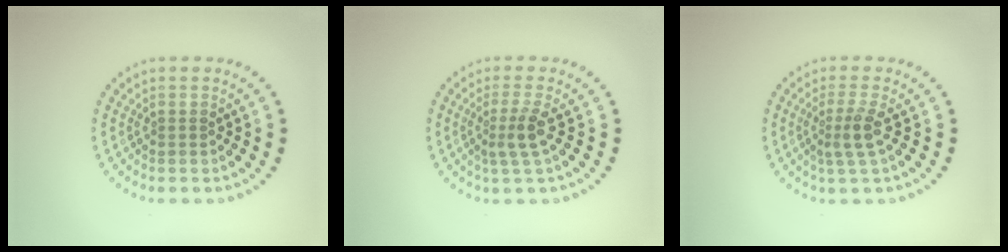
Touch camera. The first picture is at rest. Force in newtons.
{"total": 2.4, "press": 1.8, "slide": 1.6}
{"total": 2.4, "press": 1.7, "slide": 1.6}